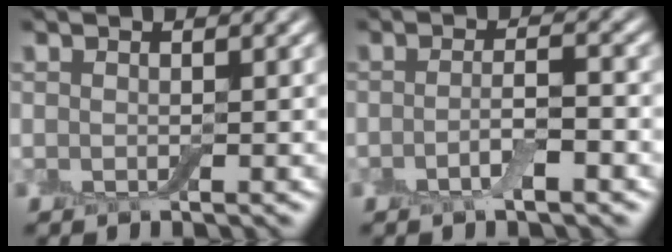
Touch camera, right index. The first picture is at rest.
{"total": 2.5, "force": [-1.1, 0.5, 2.2], "torque": [-0.039, 0.004, -0.023]}